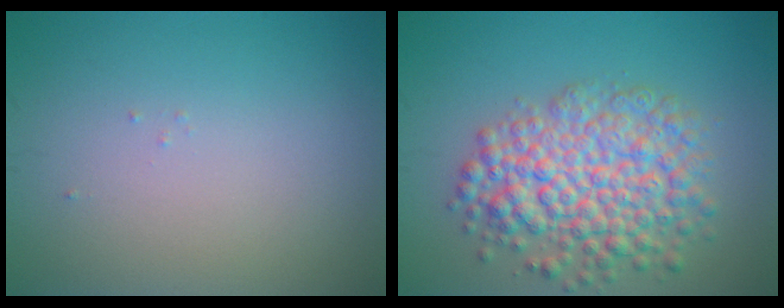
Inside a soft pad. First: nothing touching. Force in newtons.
{"total": 7.4, "press": 7.4, "slide": 0.3}